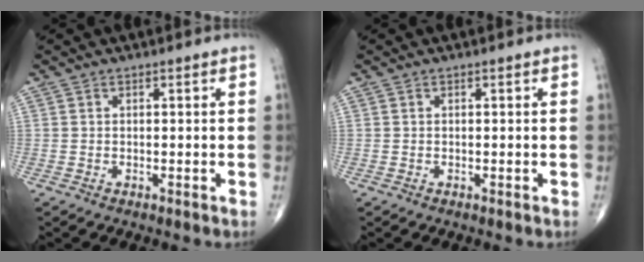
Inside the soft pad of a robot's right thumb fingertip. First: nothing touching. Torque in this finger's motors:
{"motor_torque": [0.01, 0.01, 0.00, 0.00, 0.01]}